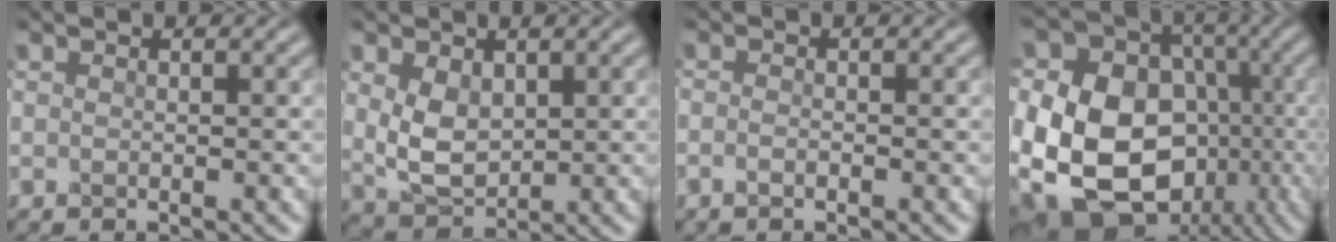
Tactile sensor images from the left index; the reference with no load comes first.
{"total": 3.9, "force": [0.8, 2.8, 2.5], "torque": [-0.068, -0.001, 0.023]}
{"total": 0.9, "force": [-0.7, 0.2, 0.6], "torque": [-0.021, 0.000, -0.013]}
{"total": 18.9, "force": [-3.8, 15.4, 10.3], "torque": [-0.215, -0.006, -0.072]}